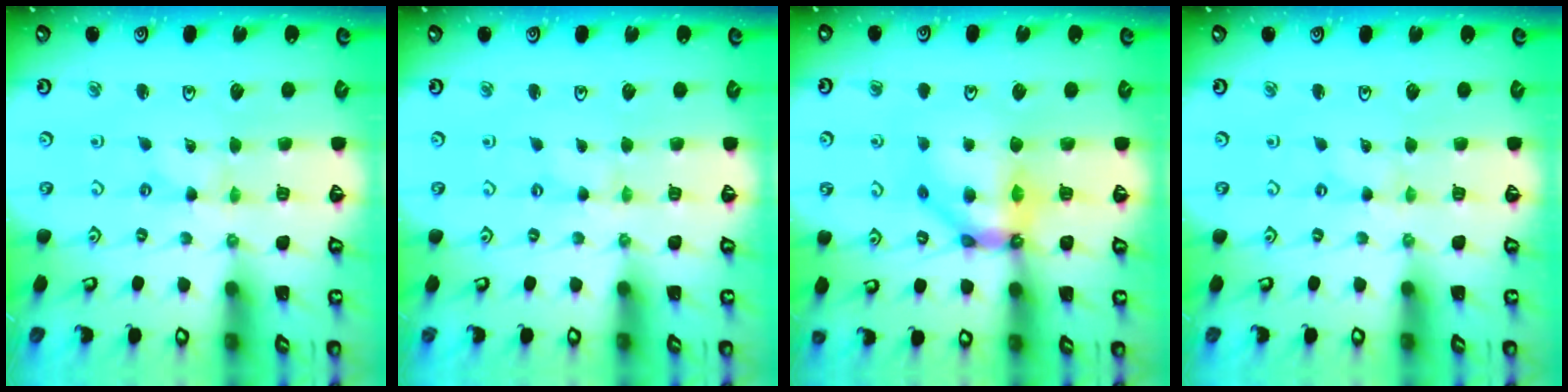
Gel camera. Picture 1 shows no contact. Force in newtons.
{"total": 0.0}
{"total": 11.2, "press": 11.2, "slide": 1.0}
{"total": 0.0}